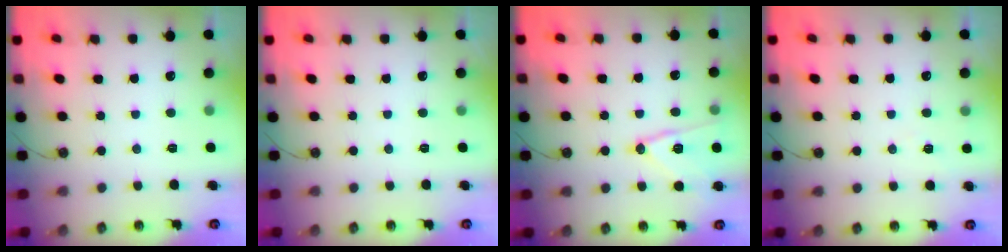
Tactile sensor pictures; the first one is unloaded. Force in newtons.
{"total": 0.0}
{"total": 13.2, "press": 13.1, "slide": 0.6}
{"total": 5.1, "press": 3.8, "slide": 3.3}